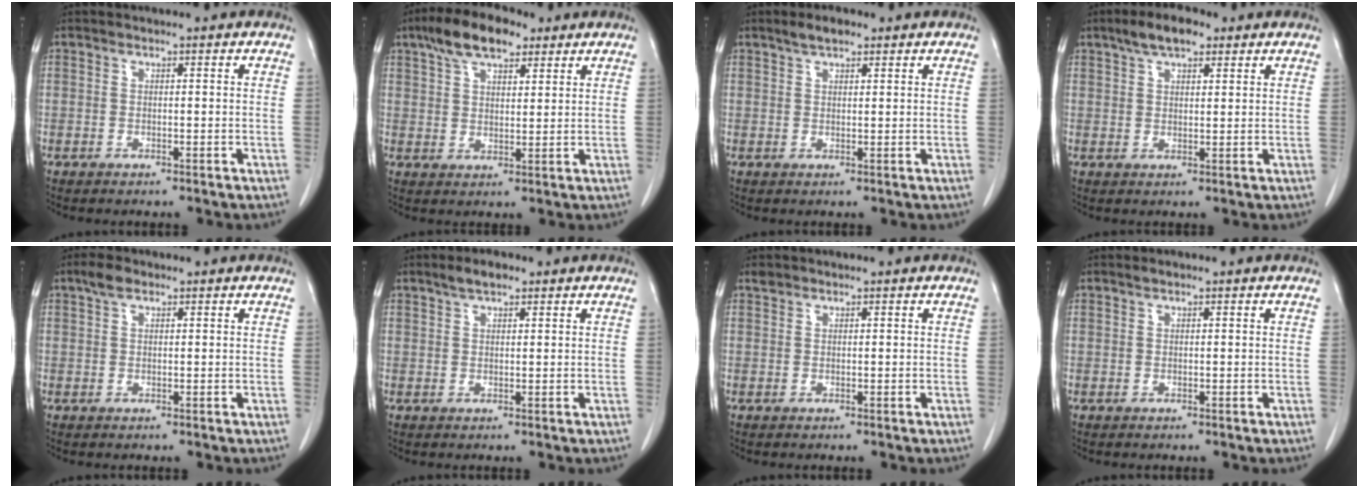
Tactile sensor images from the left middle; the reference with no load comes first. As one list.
[{"total": 8.9, "force": [5.9, 3.6, 5.7], "torque": [-0.107, 0.021, 0.104]}, {"total": 2.8, "force": [2.1, 1.0, 1.6], "torque": [-0.034, 0.006, 0.036]}, {"total": 5.9, "force": [3.9, 2.2, 3.8], "torque": [-0.071, 0.015, 0.068]}, {"total": 2.2, "force": [1.5, 1.0, 1.3], "torque": [-0.030, 0.011, 0.028]}, {"total": 3.0, "force": [2.2, 1.0, 1.8], "torque": [-0.036, 0.007, 0.037]}, {"total": 0.8, "force": [0.8, 0.3, 0.1], "torque": [-0.008, 0.005, 0.016]}, {"total": 0.6, "force": [0.5, 0.1, 0.3], "torque": [-0.013, 0.002, 0.012]}]